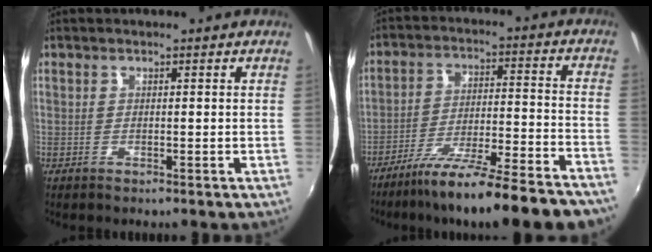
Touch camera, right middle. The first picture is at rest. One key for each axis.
{"total": 21.9, "fx": -18.7, "fy": 1.2, "fz": 11.3, "tx": -0.191, "ty": -0.049, "tz": -0.273}